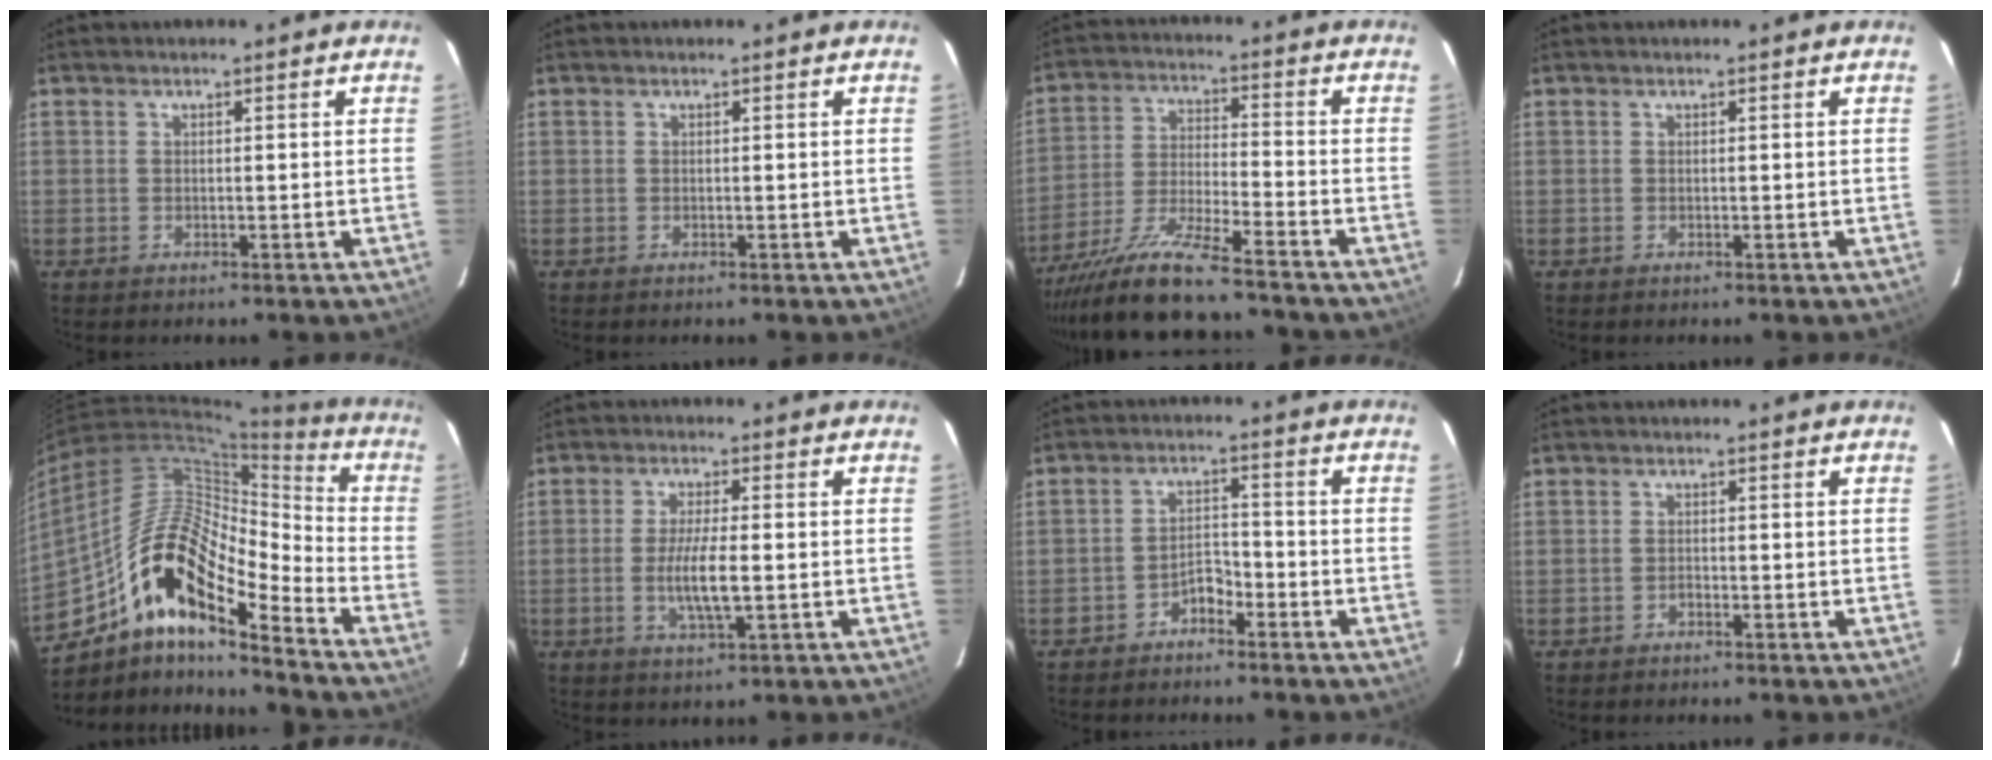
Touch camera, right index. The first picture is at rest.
{"total": 0.0}
{"total": 11.8, "force": [-10.4, -0.1, 5.4], "torque": [-0.110, -0.011, -0.191]}
{"total": 0.0}
{"total": 18.5, "force": [-10.8, 5.6, 13.9], "torque": [-0.240, -0.004, -0.213]}
{"total": 6.4, "force": [-1.1, 1.0, 6.3], "torque": [-0.120, -0.007, -0.019]}
{"total": 3.6, "force": [-2.9, 1.6, 1.4], "torque": [-0.034, 0.013, -0.048]}
{"total": 0.7, "force": [-0.5, 0.3, 0.3], "torque": [-0.006, 0.002, -0.011]}